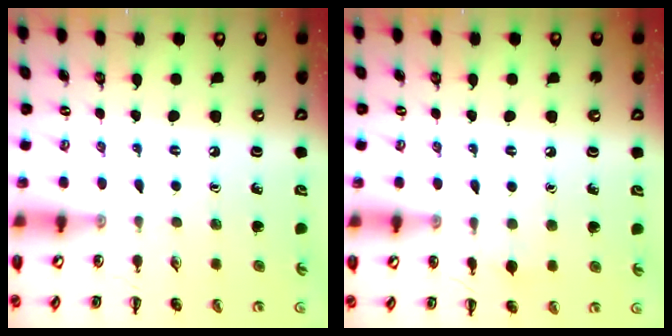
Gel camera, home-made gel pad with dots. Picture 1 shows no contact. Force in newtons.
{"total": 5.4, "press": 5.1, "slide": 1.8}